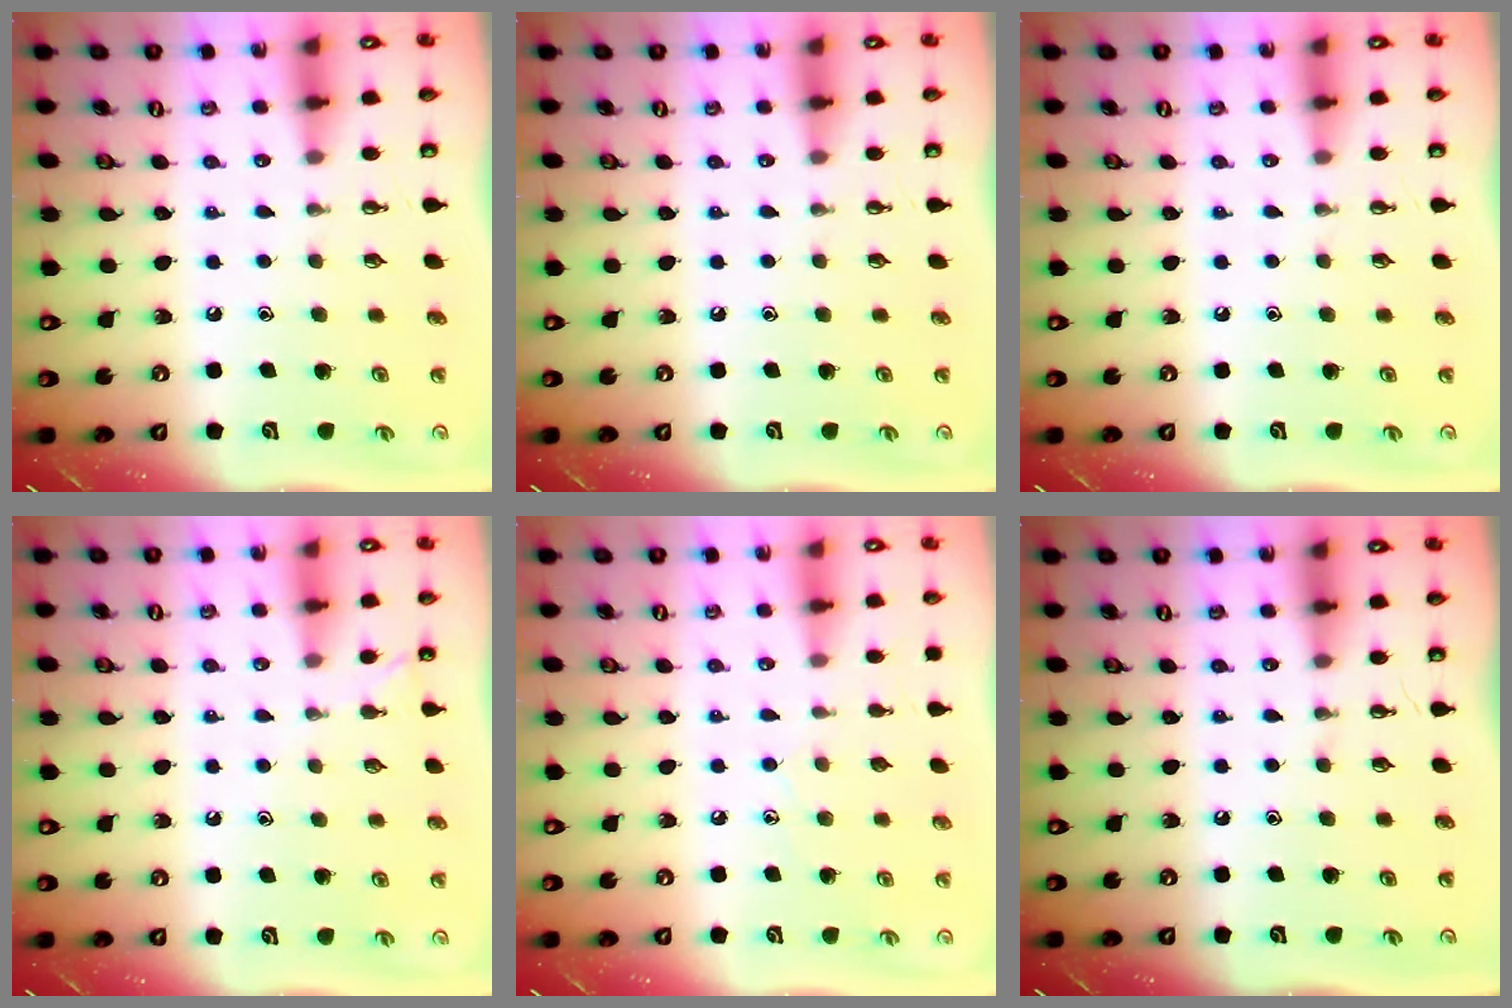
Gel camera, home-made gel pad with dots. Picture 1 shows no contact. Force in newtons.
{"total": 0.0}
{"total": 0.0}
{"total": 3.0, "press": 3.0, "slide": 0.3}
{"total": 5.7, "press": 5.6, "slide": 0.6}
{"total": 0.0}